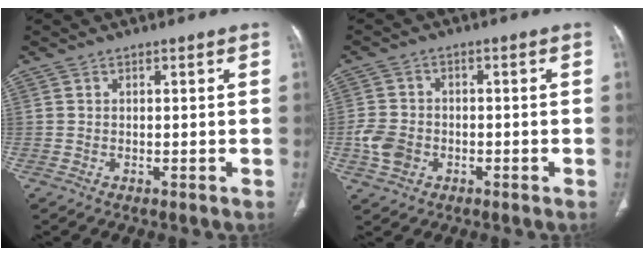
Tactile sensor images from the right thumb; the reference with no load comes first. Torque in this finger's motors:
{"motor_torque": [0.82, 0.59, 0.44, -0.55, 0.23]}